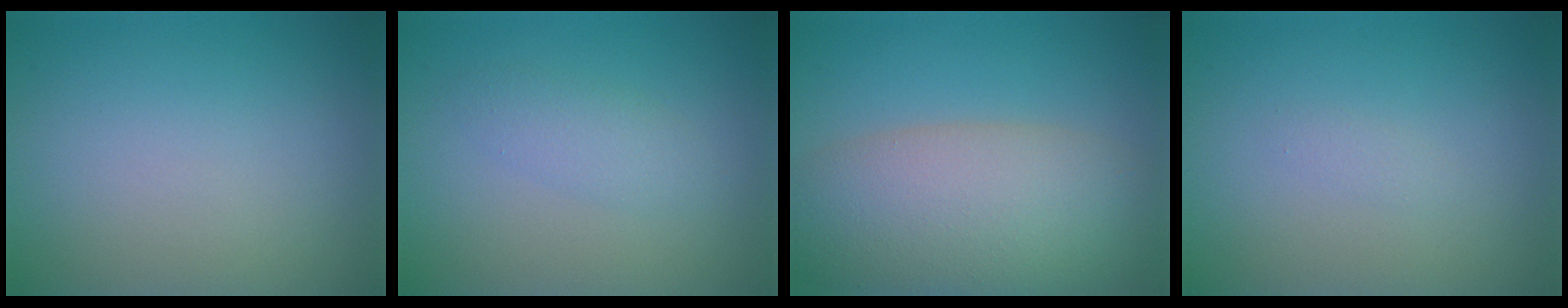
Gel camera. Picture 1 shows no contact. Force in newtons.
{"total": 1.9, "press": 1.9, "slide": 0.1}
{"total": 9.1, "press": 9.1, "slide": 0.5}
{"total": 0.6, "press": 0.6, "slide": 0.0}